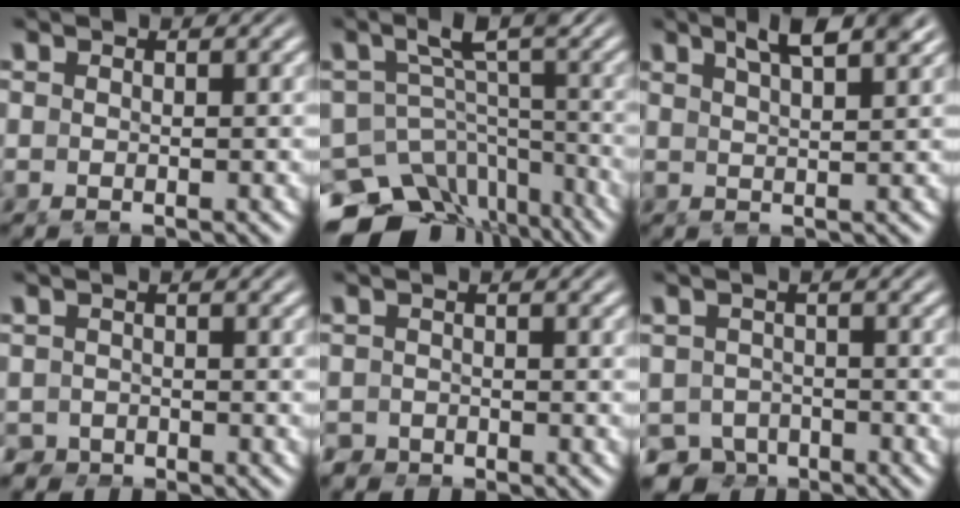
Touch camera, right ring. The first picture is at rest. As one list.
[{"total": 15.7, "force": [-7.0, 11.7, 7.8], "torque": [-0.149, -0.061, -0.107]}, {"total": 4.0, "force": [2.9, 0.4, 2.8], "torque": [-0.036, 0.015, 0.045]}, {"total": 3.0, "force": [-2.4, 1.8, 0.2], "torque": [-0.003, -0.018, -0.043]}, {"total": 2.6, "force": [-2.4, 1.2, 0.0], "torque": [0.003, -0.014, -0.043]}, {"total": 7.1, "force": [-4.6, 5.2, 1.8], "torque": [-0.022, -0.030, -0.077]}]